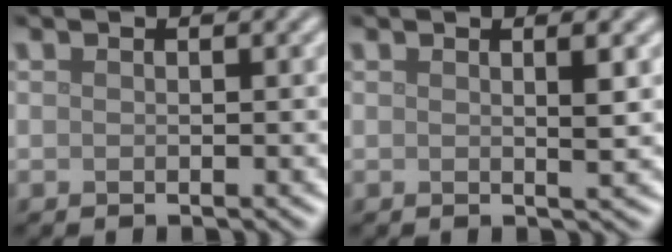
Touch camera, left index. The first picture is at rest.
{"total": 1.8, "force": [0.6, 0.3, 1.7], "torque": [-0.023, 0.003, 0.005]}